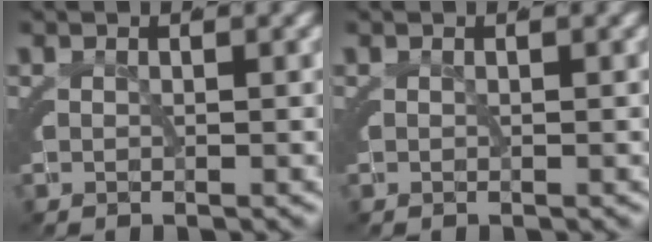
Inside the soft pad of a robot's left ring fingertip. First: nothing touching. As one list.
[{"total": 0.0}]